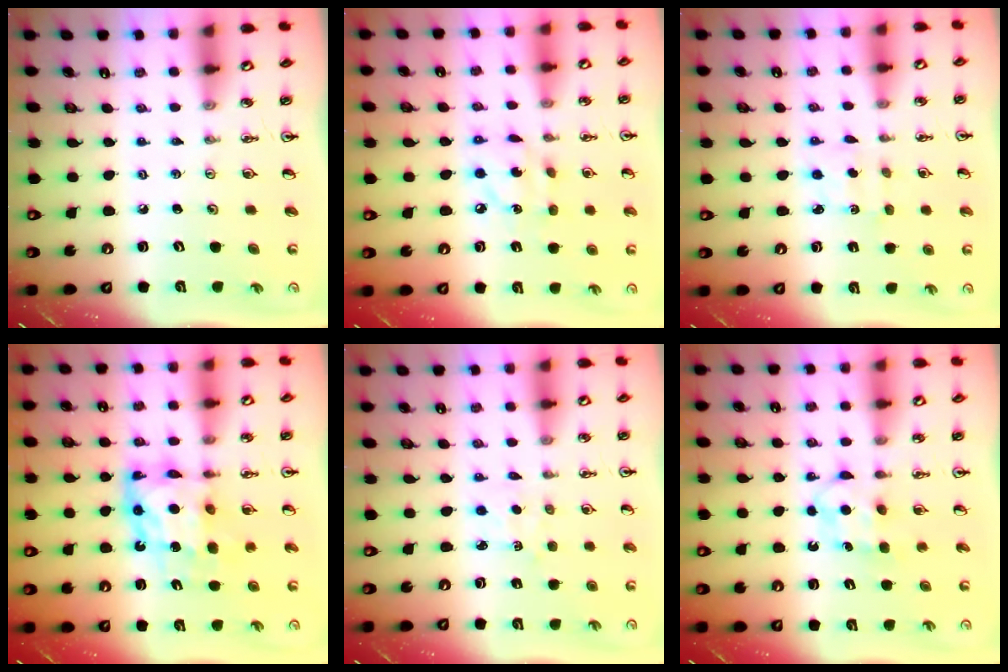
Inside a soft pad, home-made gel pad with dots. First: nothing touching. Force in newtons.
{"total": 7.9, "press": 7.9, "slide": 0.2}
{"total": 1.8, "press": 1.6, "slide": 0.7}
{"total": 10.8, "press": 10.7, "slide": 0.9}
{"total": 2.3, "press": 2.3, "slide": 0.2}
{"total": 6.3, "press": 6.3, "slide": 0.5}